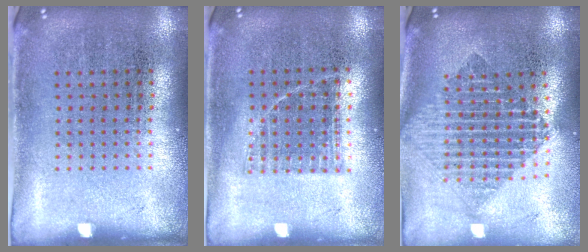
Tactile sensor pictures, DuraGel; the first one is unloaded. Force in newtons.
{"total": 0.8, "press": 0.7, "slide": 0.3}
{"total": 2.0, "press": 1.6, "slide": 1.1}